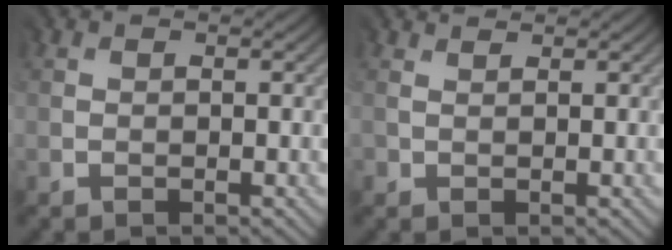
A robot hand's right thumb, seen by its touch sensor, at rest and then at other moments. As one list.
[{"total": 0.9, "force": [0.6, 0.5, 0.4], "torque": [-0.003, 0.001, 0.014]}]